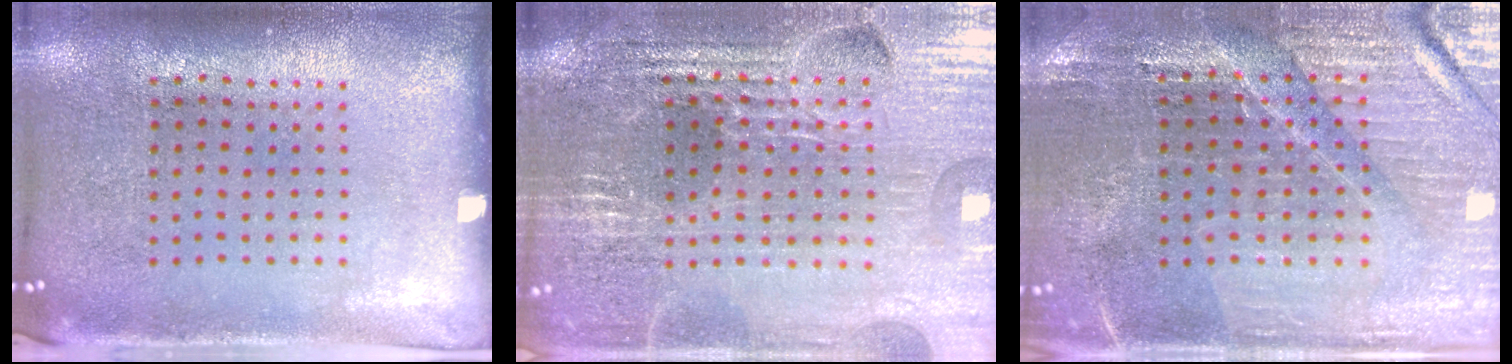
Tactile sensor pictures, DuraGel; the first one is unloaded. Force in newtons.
{"total": 4.2, "press": 4.0, "slide": 1.1}
{"total": 3.1, "press": 3.0, "slide": 0.5}